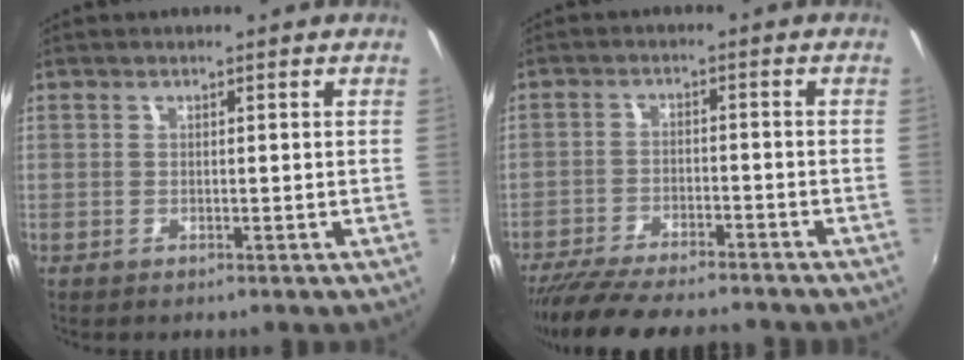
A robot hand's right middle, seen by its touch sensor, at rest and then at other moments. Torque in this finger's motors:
{"motor_torque": [1.08, -1.05, 0.41, 0.09]}